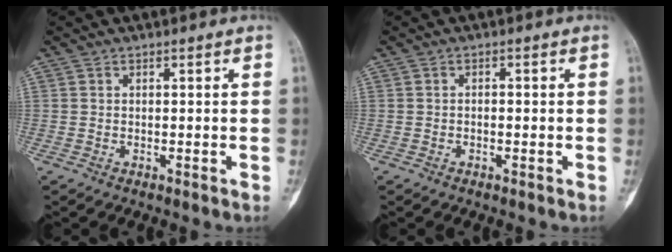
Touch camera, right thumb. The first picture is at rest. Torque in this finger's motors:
{"motor_torque": [-0.19, -0.19, -0.52, 0.30, -0.06]}